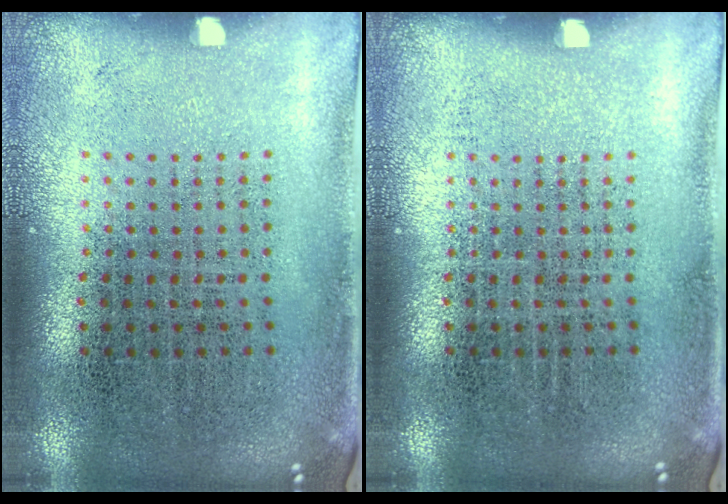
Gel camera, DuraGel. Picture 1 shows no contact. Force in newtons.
{"total": 0.0}